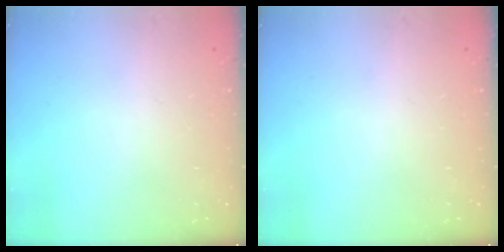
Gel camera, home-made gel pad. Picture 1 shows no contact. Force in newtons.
{"total": 0.0}